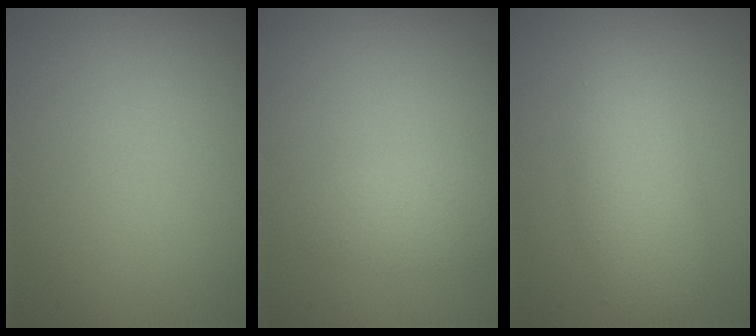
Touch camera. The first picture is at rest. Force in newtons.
{"total": 1.8, "press": 1.8, "slide": 0.1}
{"total": 4.1, "press": 4.1, "slide": 0.1}